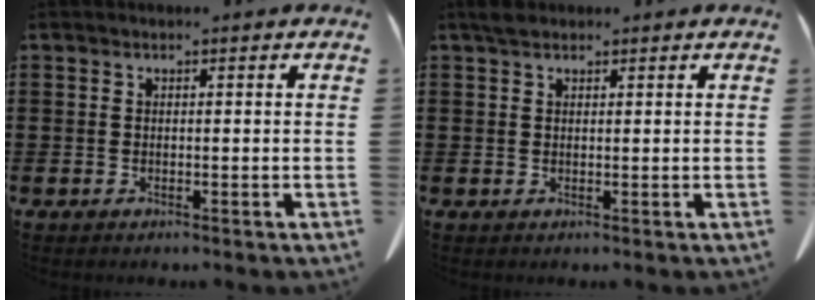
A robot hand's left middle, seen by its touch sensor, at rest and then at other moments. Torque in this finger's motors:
{"motor_torque": [0.58, 0.36, 0.13, 0.01]}